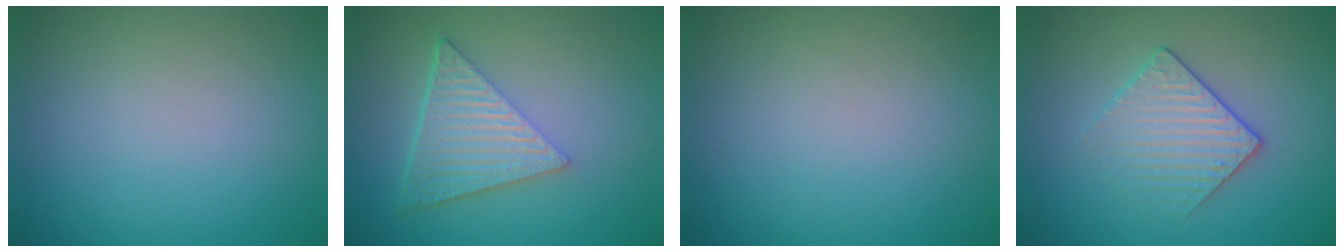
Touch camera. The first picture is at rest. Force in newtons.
{"total": 6.4, "press": 4.4, "slide": 4.7}
{"total": 0.0}
{"total": 2.4, "press": 2.1, "slide": 1.1}